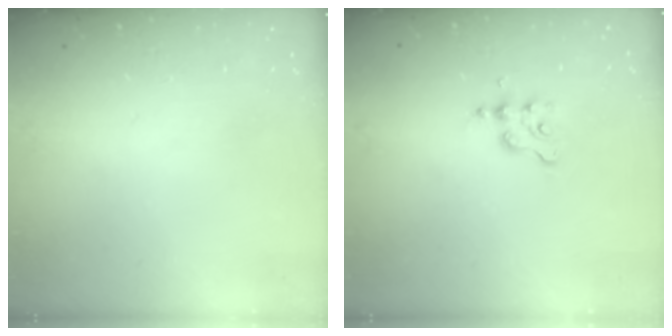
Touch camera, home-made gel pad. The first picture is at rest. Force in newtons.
{"total": 3.1, "press": 3.1, "slide": 0.4}